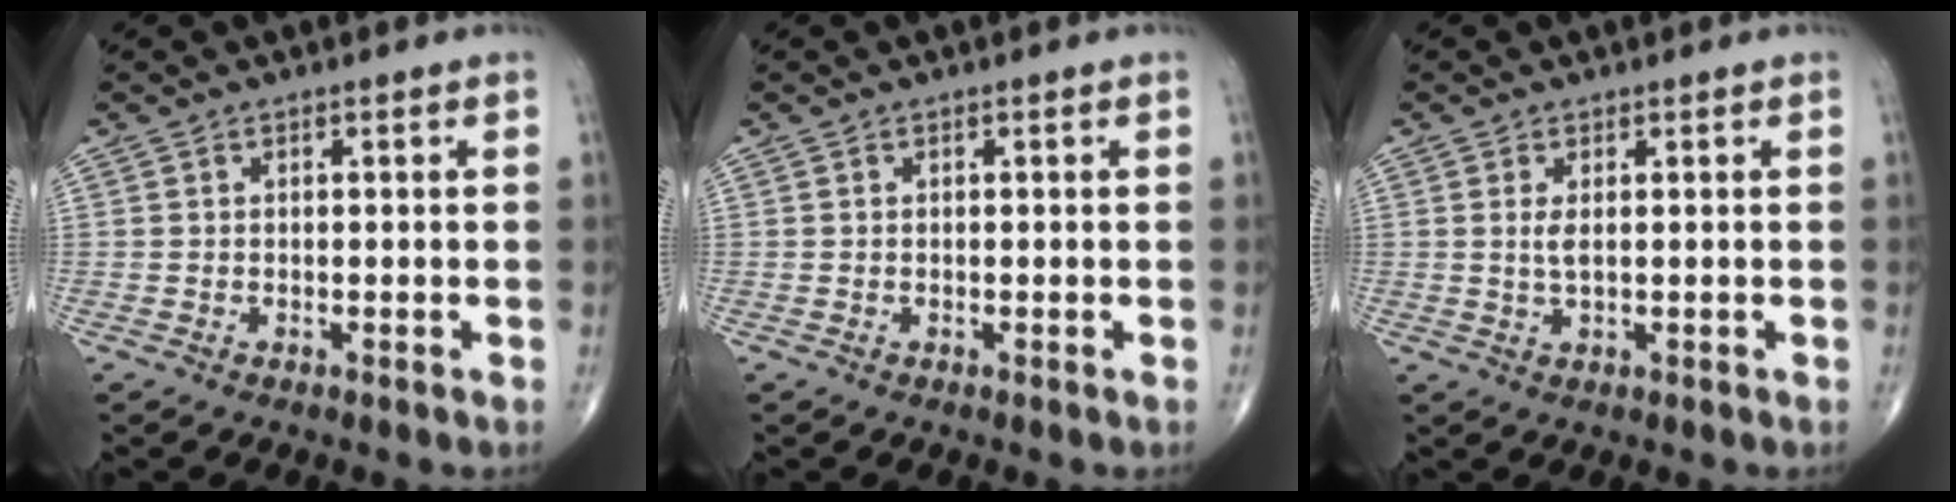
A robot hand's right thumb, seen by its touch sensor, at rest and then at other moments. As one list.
[{"total": 0.0}, {"total": 2.1, "force": [0.4, 0.7, 1.9], "torque": [-0.043, -0.004, 0.014]}]